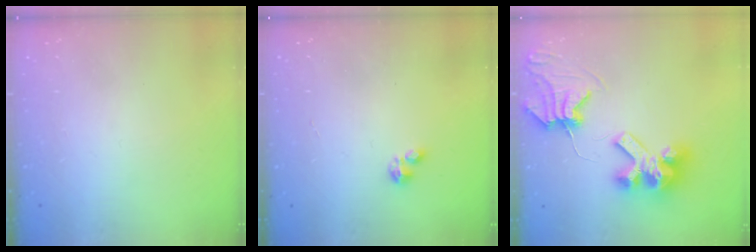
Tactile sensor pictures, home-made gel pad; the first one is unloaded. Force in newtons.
{"total": 0.7, "press": 0.6, "slide": 0.2}
{"total": 11.3, "press": 11.2, "slide": 1.3}